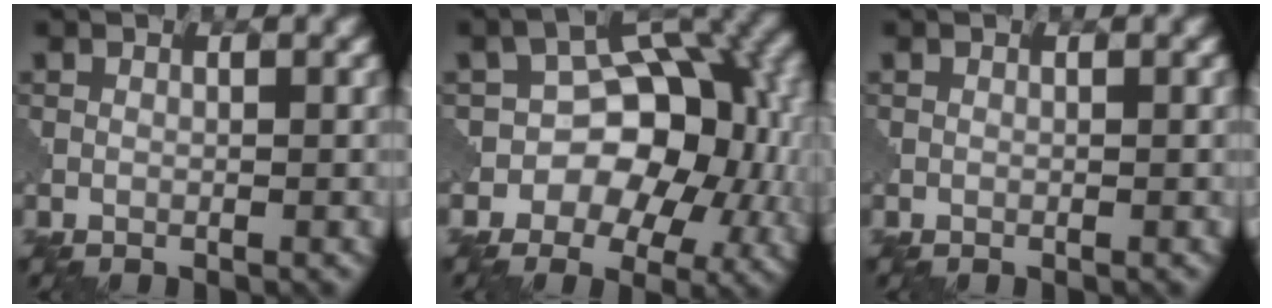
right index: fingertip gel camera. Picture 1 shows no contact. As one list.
[{"total": 11.9, "force": [-1.5, 8.4, 8.2], "torque": [-0.078, 0.003, -0.029]}, {"total": 0.0}]